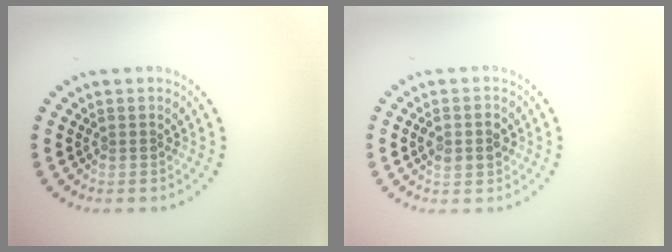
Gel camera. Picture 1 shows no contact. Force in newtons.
{"total": 2.8, "press": 2.8, "slide": 0.1}